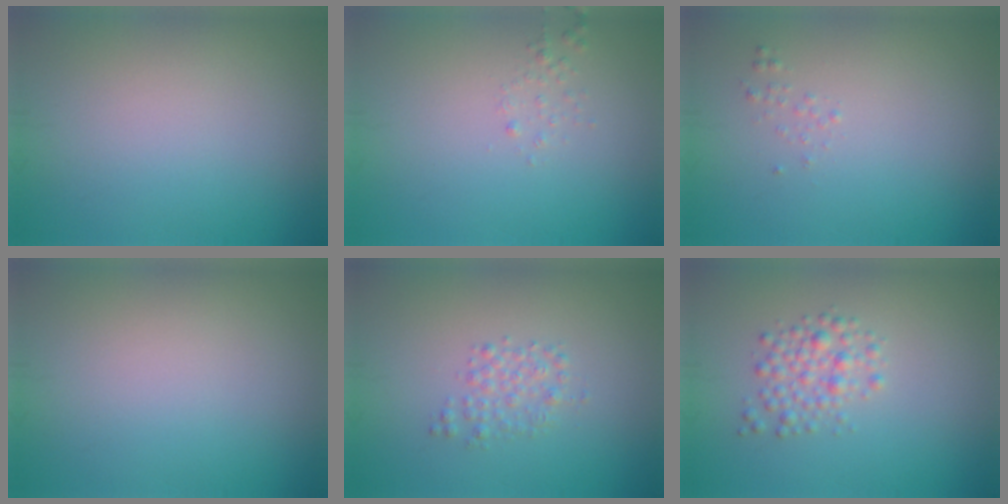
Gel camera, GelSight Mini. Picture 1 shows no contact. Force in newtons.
{"total": 0.8, "press": 0.8, "slide": 0.1}
{"total": 0.6, "press": 0.6, "slide": 0.1}
{"total": 0.0}
{"total": 1.8, "press": 1.8, "slide": 0.0}
{"total": 2.5, "press": 2.5, "slide": 0.1}